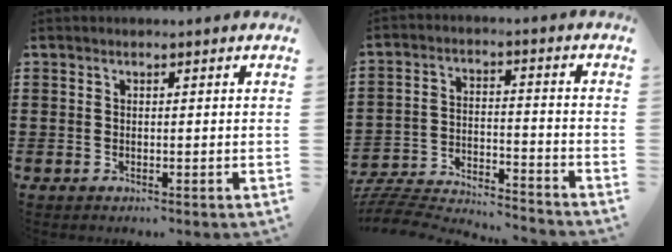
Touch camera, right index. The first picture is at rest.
{"total": 5.5, "force": [-5.4, 0.4, 1.0], "torque": [-0.029, -0.006, -0.112]}